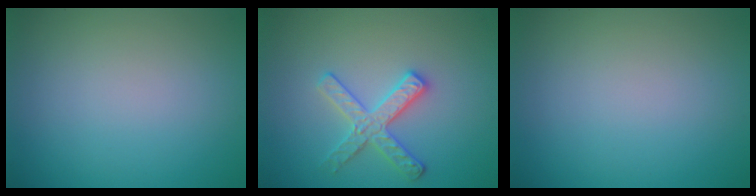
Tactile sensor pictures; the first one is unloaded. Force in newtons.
{"total": 2.9, "press": 2.8, "slide": 0.6}
{"total": 0.0}